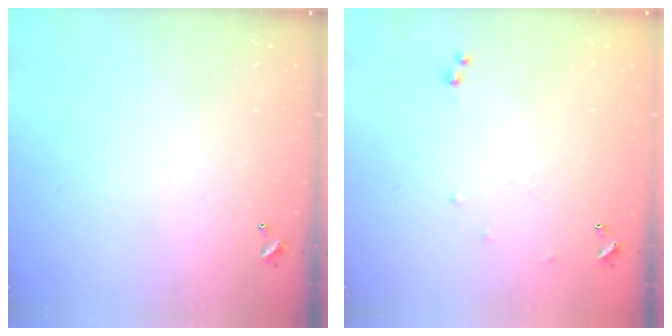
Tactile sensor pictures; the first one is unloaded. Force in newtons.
{"total": 6.3, "press": 6.3, "slide": 0.7}